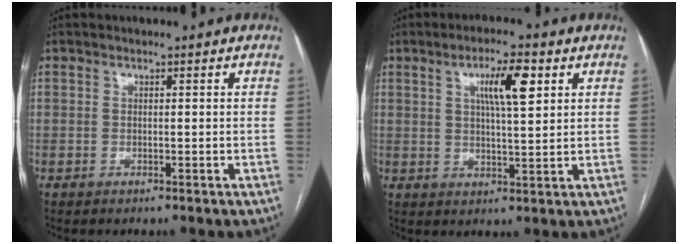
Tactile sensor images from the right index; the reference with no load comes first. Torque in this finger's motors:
{"motor_torque": [0.46, 0.24, 0.18, 0.10]}